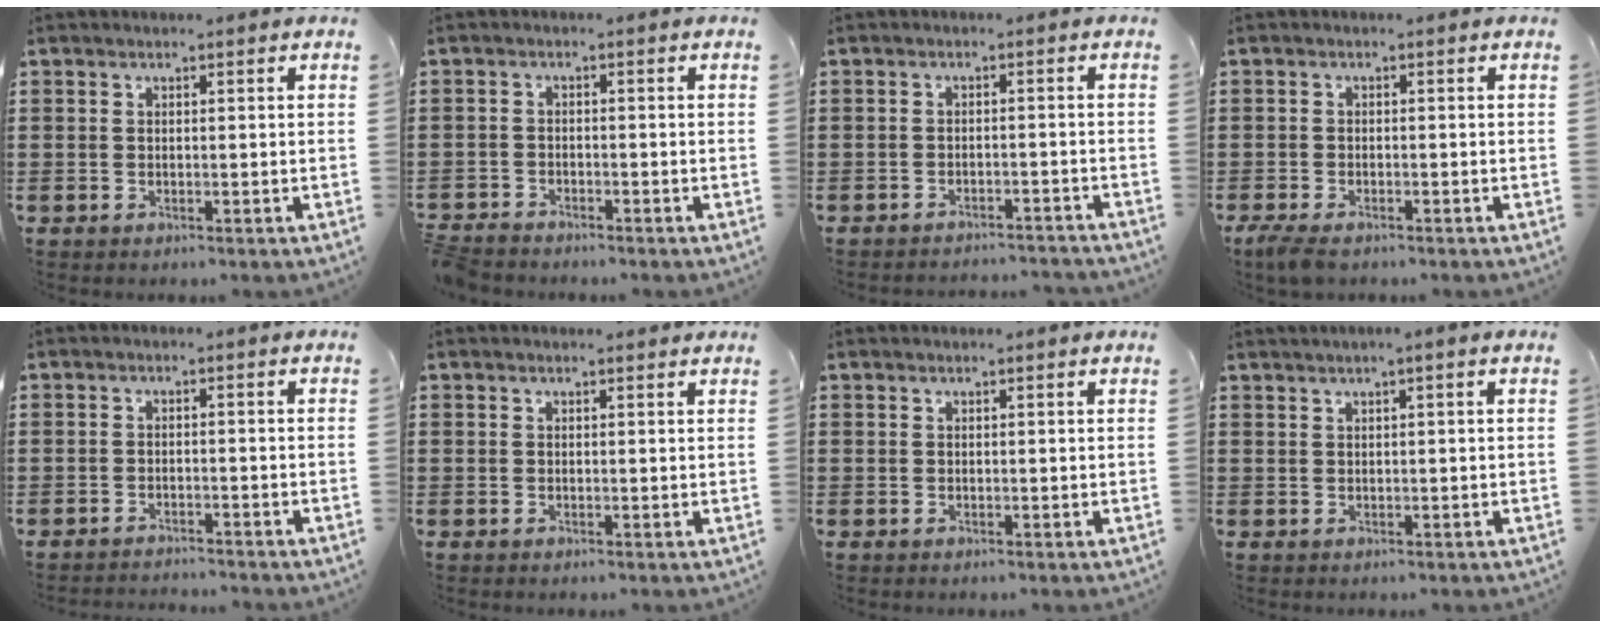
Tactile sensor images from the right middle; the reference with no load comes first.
{"total": 2.2, "force": [-2.2, 0.3, 0.0], "torque": [-0.013, -0.003, -0.049]}
{"total": 2.1, "force": [-2.1, -0.1, 0.1], "torque": [-0.008, 0.001, -0.044]}
{"total": 2.0, "force": [-1.5, 0.5, 1.2], "torque": [-0.044, -0.007, -0.035]}
{"total": 1.7, "force": [-1.7, -0.1, -0.1], "torque": [-0.002, 0.000, -0.036]}
{"total": 0.8, "force": [0.8, -0.2, 0.2], "torque": [0.002, -0.007, 0.014]}
{"total": 0.6, "force": [0.5, -0.2, 0.2], "torque": [-0.004, -0.002, 0.011]}
{"total": 1.2, "force": [0.8, -0.5, 0.7], "torque": [-0.014, -0.004, 0.015]}